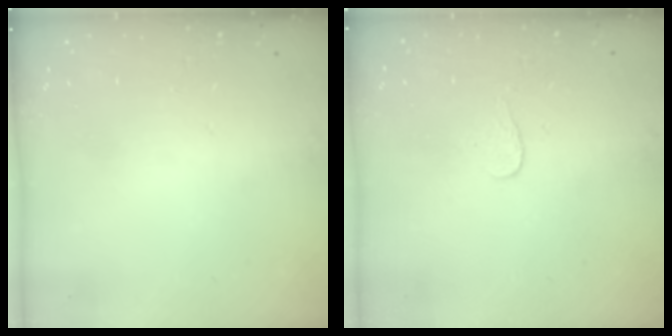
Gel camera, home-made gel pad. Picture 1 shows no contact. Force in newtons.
{"total": 2.7, "press": 2.7, "slide": 0.3}